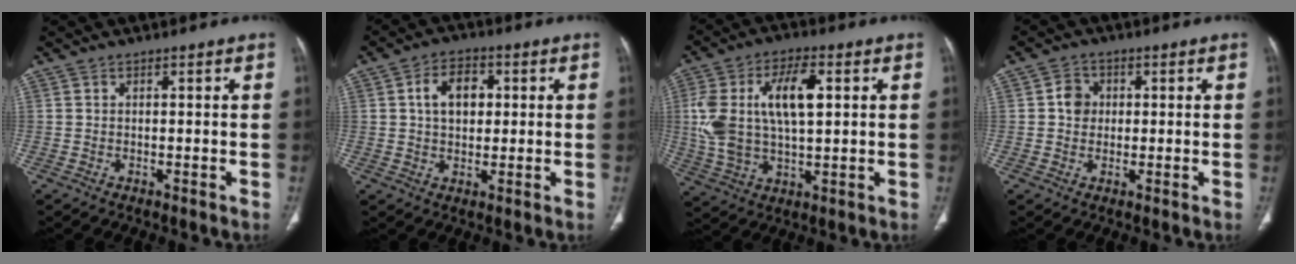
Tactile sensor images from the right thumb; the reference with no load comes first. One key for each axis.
{"total": 7.4, "fx": 1.4, "fy": 5.1, "fz": 5.2, "tx": -0.063, "ty": 0.008, "tz": 0.018}
{"total": 15.8, "fx": 3.0, "fy": 7.8, "fz": 13.4, "tx": -0.265, "ty": 0.011, "tz": 0.059}
{"total": 3.8, "fx": 0.4, "fy": 3.4, "fz": 1.7, "tx": -0.011, "ty": 0.004, "tz": 0.003}